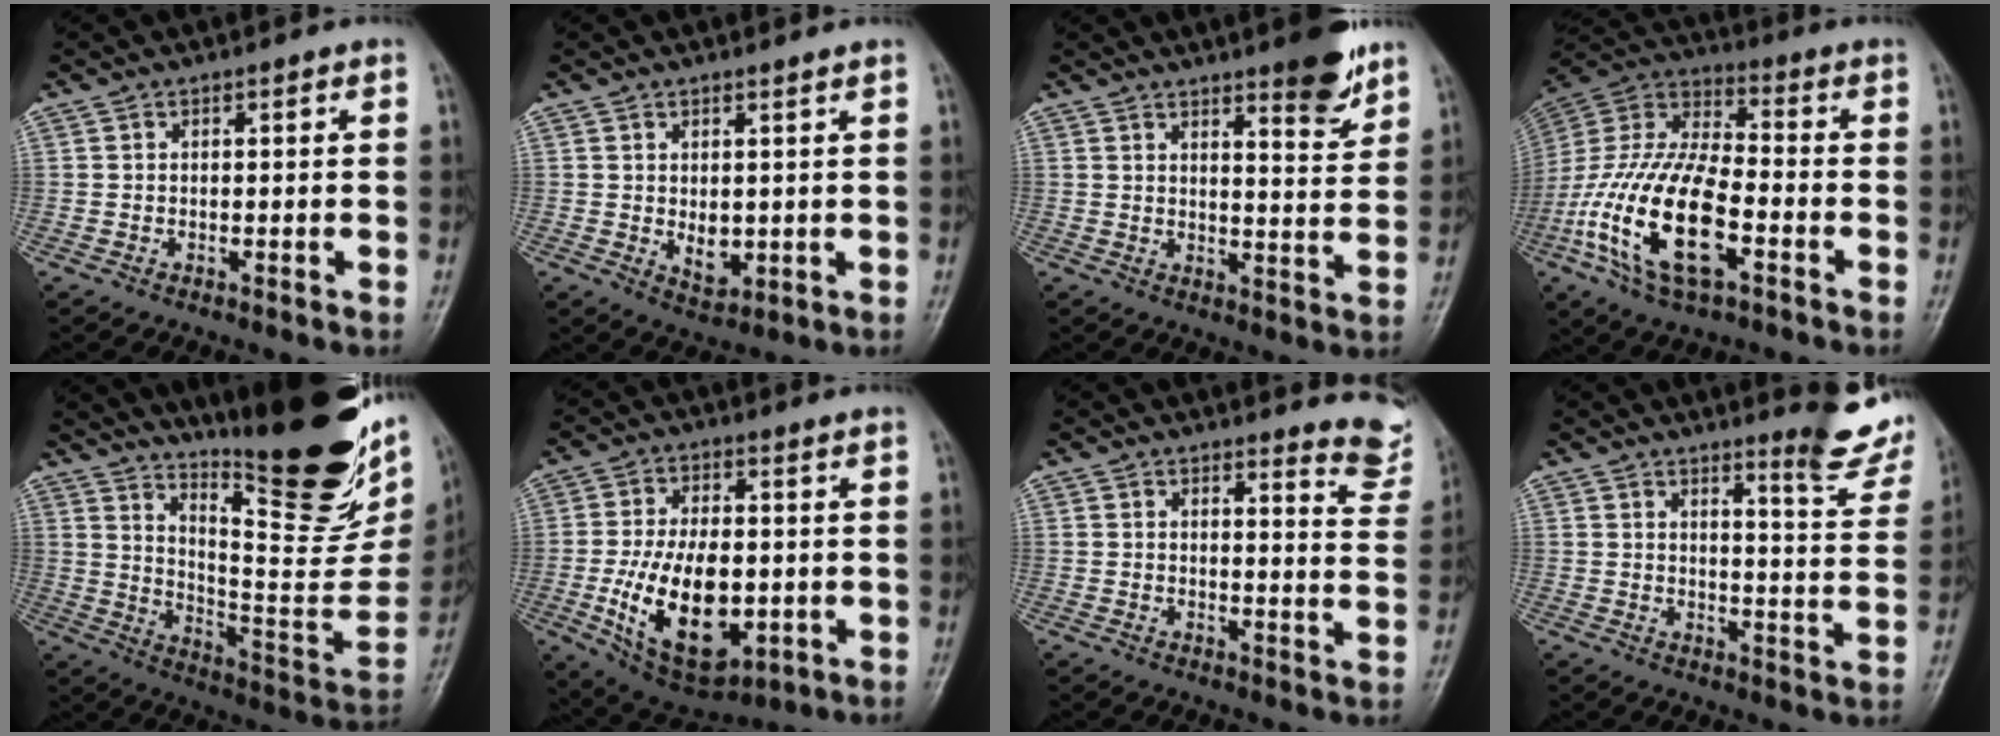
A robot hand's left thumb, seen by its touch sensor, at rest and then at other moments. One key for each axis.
{"total": 4.0, "fx": 0.7, "fy": 2.2, "fz": 3.3, "tx": -0.043, "ty": -0.016, "tz": 0.021}
{"total": 8.0, "fx": 5.8, "fy": 1.7, "fz": 5.3, "tx": -0.056, "ty": -0.042, "tz": 0.082}
{"total": 20.6, "fx": -6.9, "fy": 9.5, "fz": 17.0, "tx": -0.348, "ty": 0.022, "tz": -0.128}
{"total": 31.5, "fx": 20.1, "fy": 8.3, "fz": 22.8, "tx": -0.296, "ty": -0.101, "tz": 0.301}
{"total": 16.9, "fx": -2.5, "fy": 9.2, "fz": 13.9, "tx": -0.227, "ty": -0.002, "tz": -0.020}
{"total": 7.3, "fx": 7.1, "fy": 1.3, "fz": 1.3, "tx": 0.013, "ty": -0.073, "tz": 0.062}
{"total": 9.7, "fx": 7.8, "fy": 1.2, "fz": 5.6, "tx": -0.052, "ty": -0.066, "tz": 0.089}